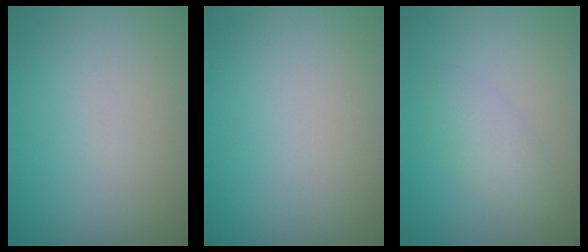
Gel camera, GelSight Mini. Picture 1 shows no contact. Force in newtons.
{"total": 0.0}
{"total": 1.9, "press": 1.9, "slide": 0.2}